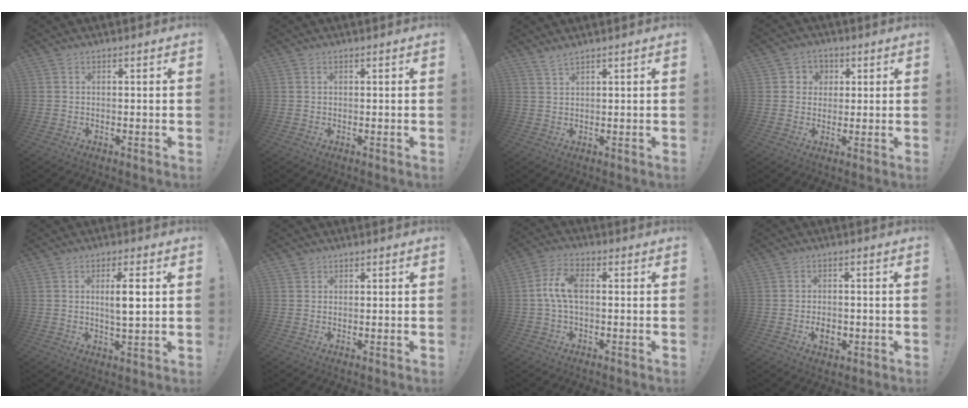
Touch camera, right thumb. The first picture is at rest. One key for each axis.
{"total": 0.5, "fx": 0.3, "fy": 0.4, "fz": 0.1, "tx": 0.001, "ty": 0.000, "tz": 0.004}
{"total": 2.3, "fx": 2.0, "fy": 0.2, "fz": 1.1, "tx": -0.028, "ty": -0.010, "tz": 0.038}
{"total": 4.8, "fx": 0.6, "fy": 4.7, "fz": 0.7, "tx": -0.008, "ty": -0.003, "tz": 0.011}
{"total": 6.1, "fx": 1.4, "fy": 0.9, "fz": 5.8, "tx": -0.089, "ty": -0.008, "tz": 0.015}
{"total": 1.3, "fx": 1.1, "fy": 0.6, "fz": 0.1, "tx": 0.005, "ty": -0.006, "tz": 0.020}
{"total": 7.5, "fx": 0.2, "fy": 3.8, "fz": 6.4, "tx": -0.137, "ty": 0.006, "tz": 0.005}
{"total": 3.8, "fx": -1.3, "fy": 2.5, "fz": 2.6, "tx": -0.029, "ty": -0.001, "tz": -0.023}